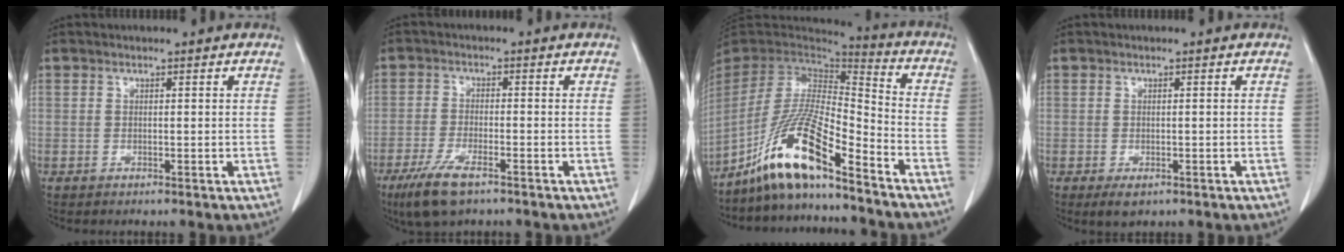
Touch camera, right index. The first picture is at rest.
{"total": 7.0, "force": [-4.6, 1.5, 5.0], "torque": [-0.105, -0.016, -0.081]}
{"total": 14.6, "force": [-10.4, 1.1, 10.1], "torque": [-0.201, -0.005, -0.198]}
{"total": 2.2, "force": [-1.2, 1.2, 1.4], "torque": [-0.019, -0.003, -0.010]}